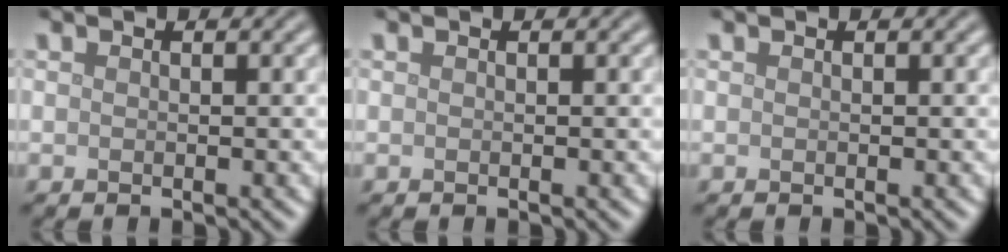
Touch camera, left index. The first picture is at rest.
{"total": 0.0}
{"total": 0.0}